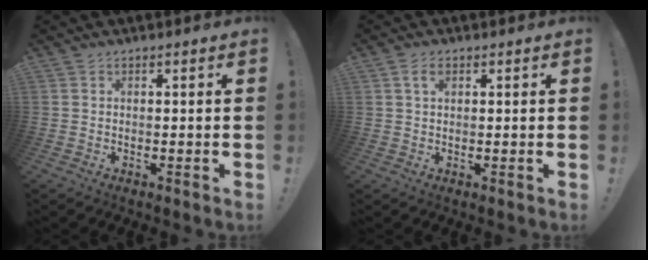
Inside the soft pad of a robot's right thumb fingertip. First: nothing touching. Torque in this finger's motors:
{"motor_torque": [-0.03, 0.04, -0.10, 0.11, 0.03]}